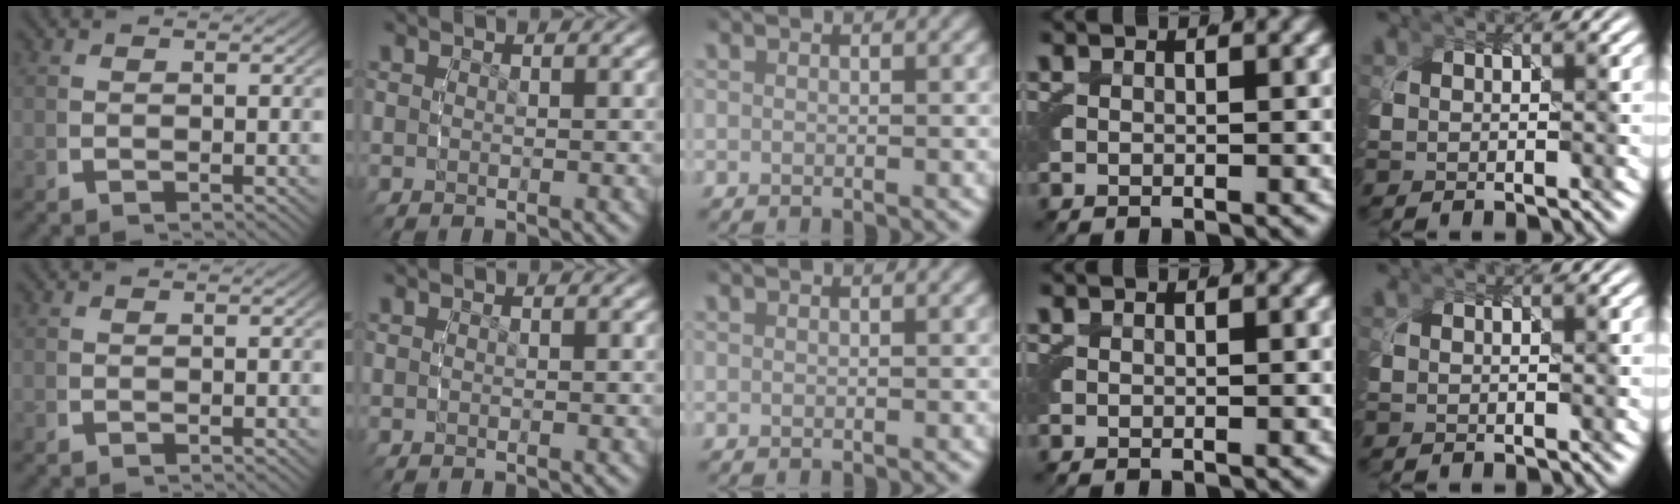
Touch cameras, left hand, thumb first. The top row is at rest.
{}